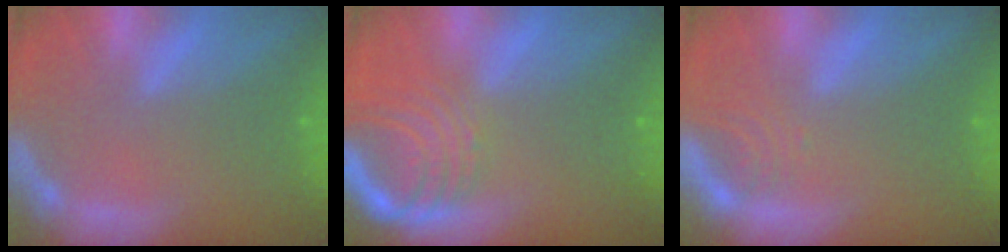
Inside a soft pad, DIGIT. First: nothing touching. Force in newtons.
{"total": 7.6}
{"total": 2.0}